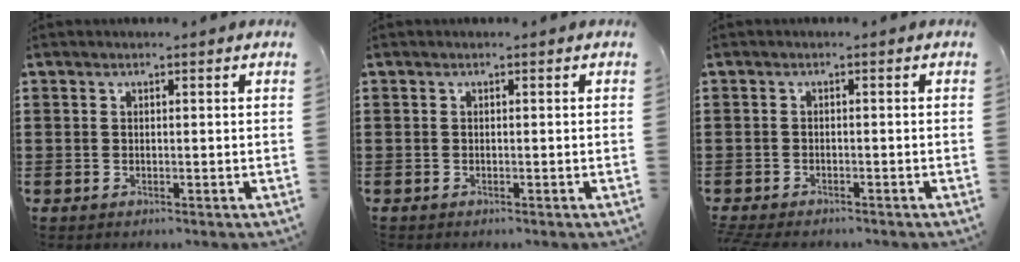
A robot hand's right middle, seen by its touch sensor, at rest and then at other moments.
{"total": 0.0}
{"total": 1.3, "force": [-1.3, 0.1, 0.2], "torque": [-0.015, -0.004, -0.029]}